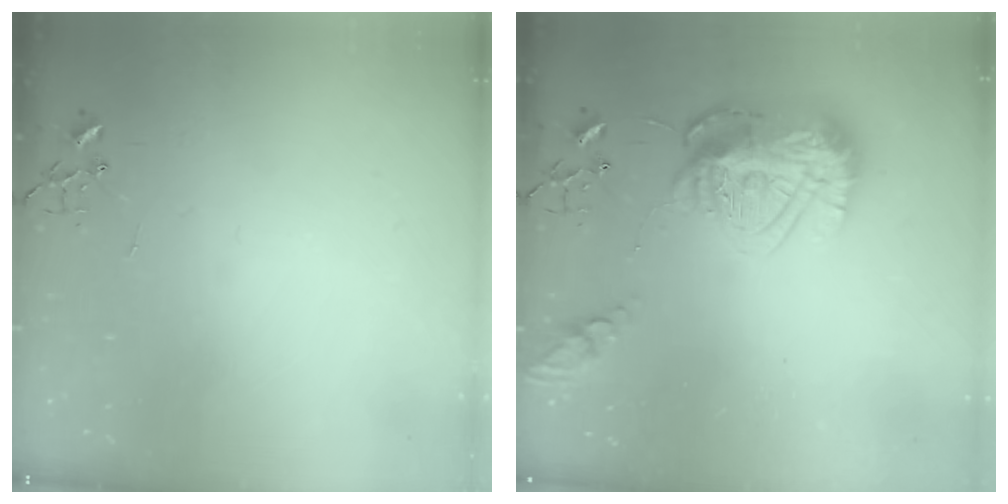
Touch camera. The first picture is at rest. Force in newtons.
{"total": 18.0, "press": 17.9, "slide": 1.8}